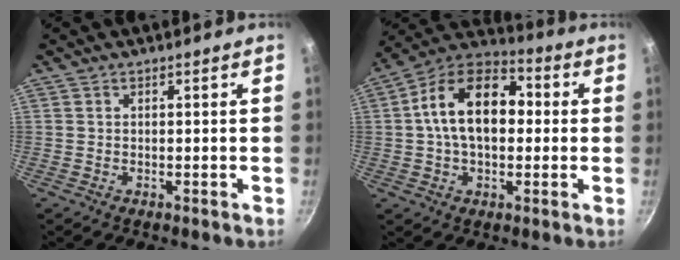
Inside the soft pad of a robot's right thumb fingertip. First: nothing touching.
{"total": 16.9, "force": [1.6, 10.5, 13.1], "torque": [-0.203, 0.034, 0.018]}